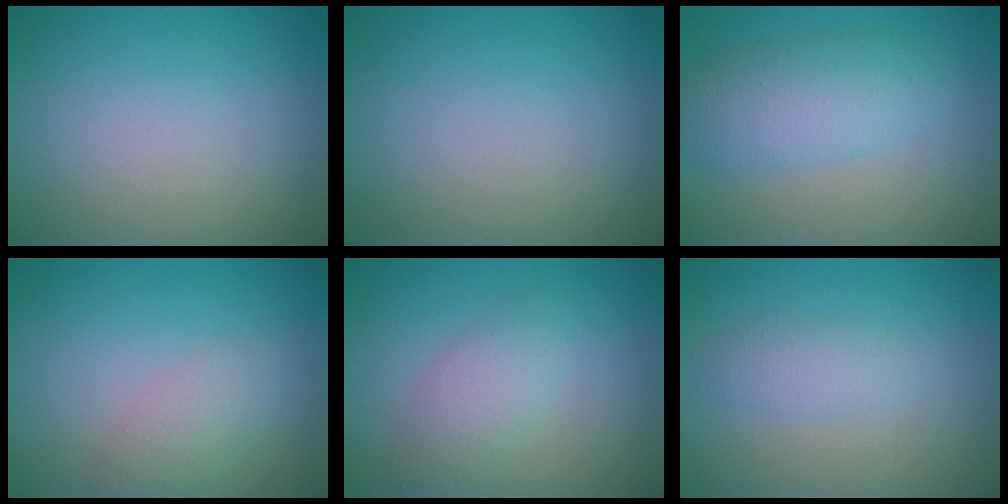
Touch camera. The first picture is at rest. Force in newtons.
{"total": 0.0}
{"total": 4.9, "press": 4.9, "slide": 0.2}
{"total": 2.4, "press": 2.4, "slide": 0.2}
{"total": 3.0, "press": 3.0, "slide": 0.0}
{"total": 1.8, "press": 1.8, "slide": 0.1}